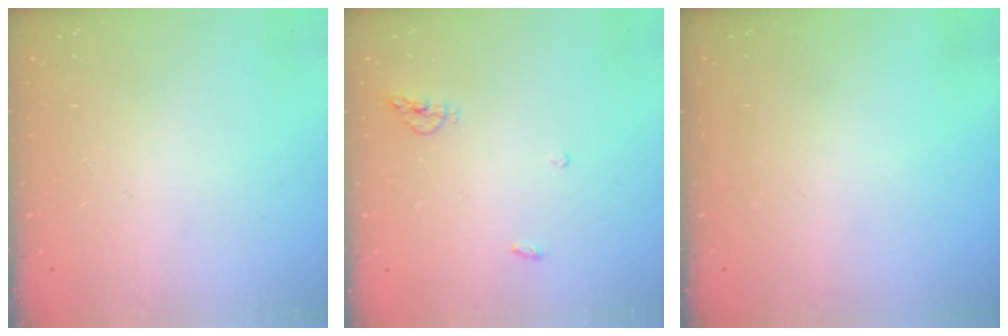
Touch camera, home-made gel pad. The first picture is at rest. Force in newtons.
{"total": 5.4, "press": 5.4, "slide": 0.5}
{"total": 0.0}